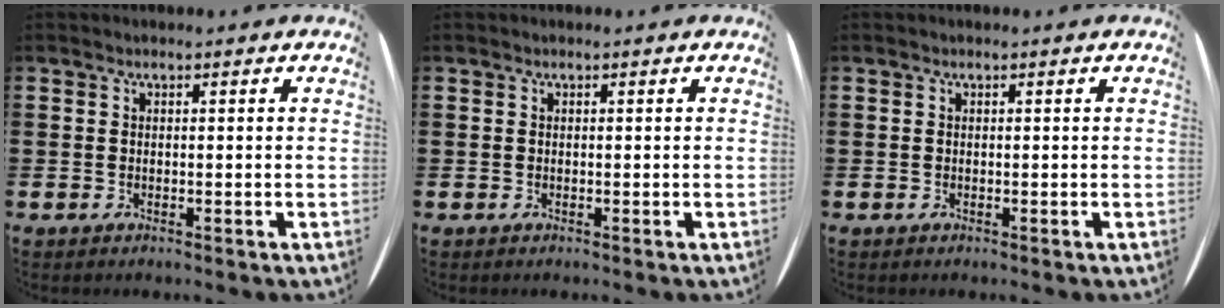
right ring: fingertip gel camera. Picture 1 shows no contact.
{"total": 0.0}
{"total": 0.0}